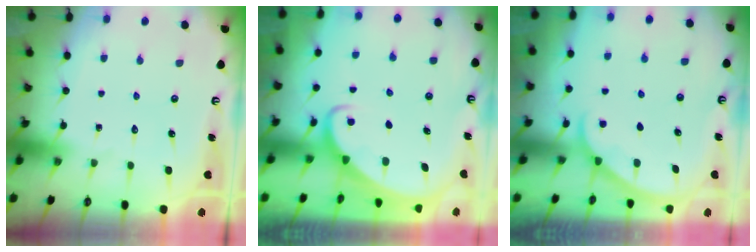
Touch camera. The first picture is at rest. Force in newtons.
{"total": 2.5, "press": 2.5, "slide": 0.2}
{"total": 2.0, "press": 2.0, "slide": 0.2}